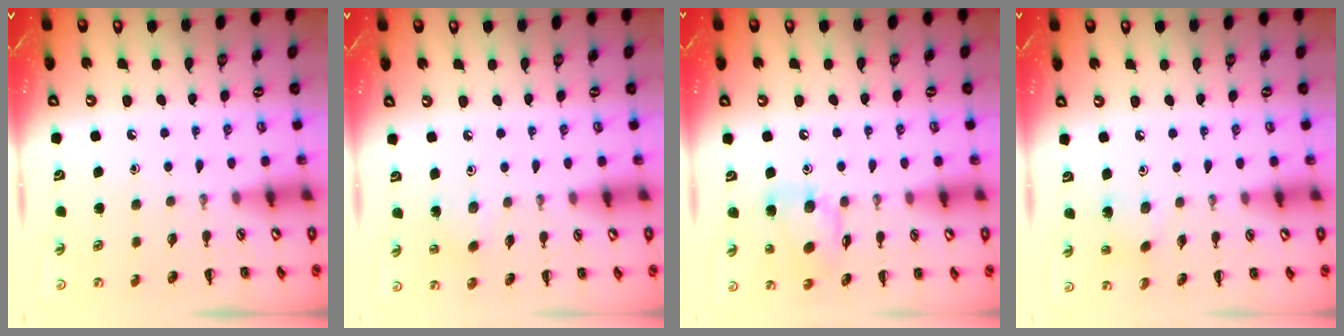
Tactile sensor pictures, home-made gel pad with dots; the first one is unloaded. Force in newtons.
{"total": 2.2, "press": 2.0, "slide": 0.7}
{"total": 13.2, "press": 12.9, "slide": 2.9}
{"total": 1.6, "press": 1.5, "slide": 0.5}